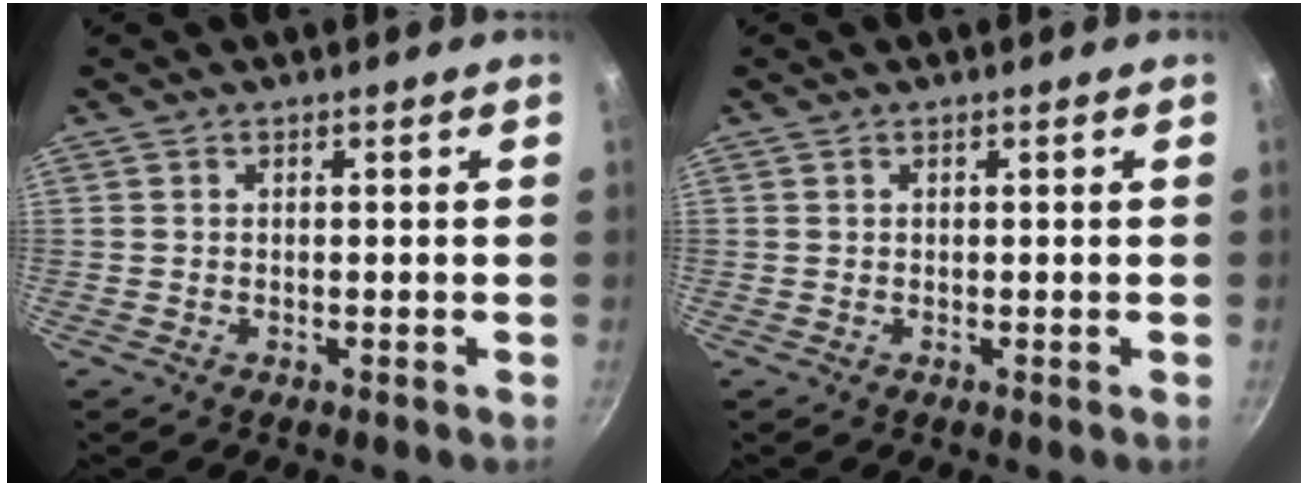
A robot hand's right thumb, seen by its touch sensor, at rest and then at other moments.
{"total": 0.0}